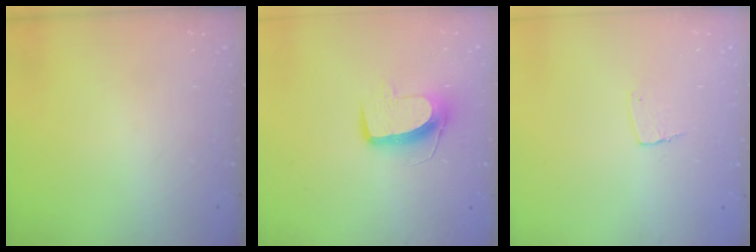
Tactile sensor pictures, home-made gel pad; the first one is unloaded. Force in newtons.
{"total": 9.8, "press": 9.7, "slide": 0.8}
{"total": 4.7, "press": 4.7, "slide": 0.4}